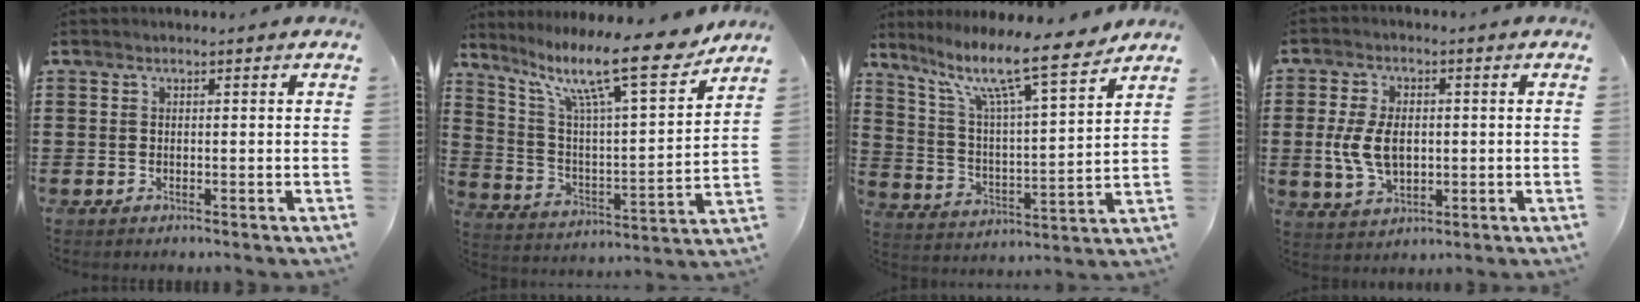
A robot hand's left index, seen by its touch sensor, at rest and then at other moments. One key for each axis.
{"total": 14.8, "fx": 11.1, "fy": 2.1, "fz": 9.7, "tx": -0.189, "ty": -0.065, "tz": 0.177}
{"total": 11.4, "fx": 8.7, "fy": 1.3, "fz": 7.2, "tx": -0.154, "ty": -0.055, "tz": 0.138}
{"total": 7.0, "fx": -0.1, "fy": 4.4, "fz": 5.5, "tx": -0.125, "ty": 0.001, "tz": -0.010}